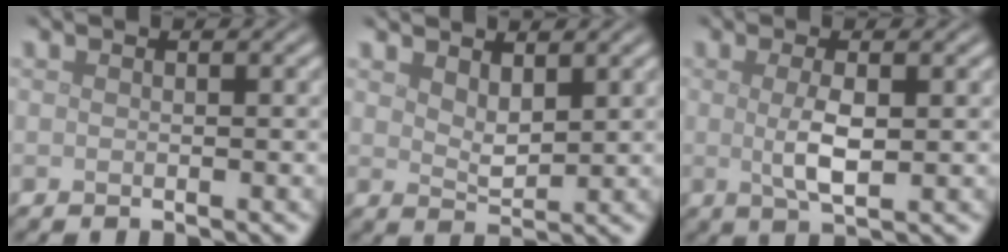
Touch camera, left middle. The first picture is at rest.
{"total": 2.3, "force": [1.6, 0.9, 1.4], "torque": [-0.029, -0.007, 0.033]}
{"total": 2.9, "force": [0.1, 0.7, 2.9], "torque": [-0.058, -0.002, 0.004]}